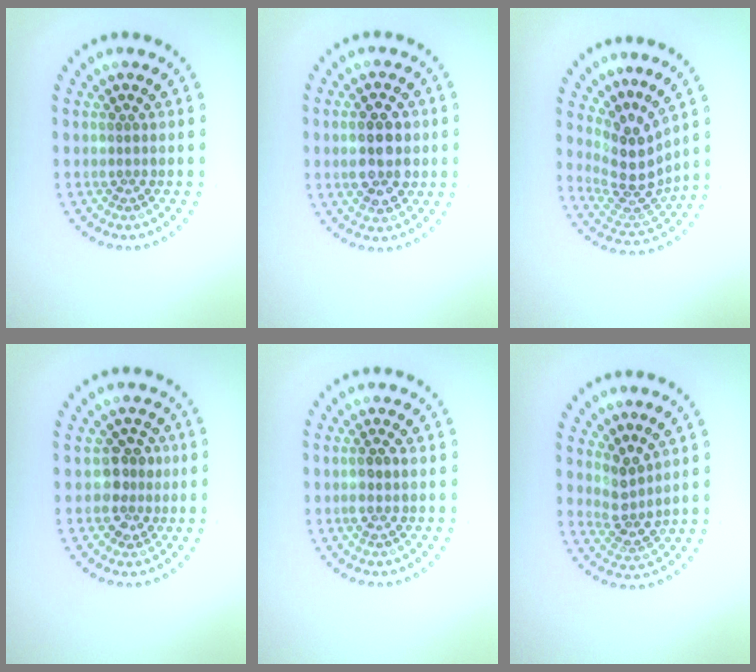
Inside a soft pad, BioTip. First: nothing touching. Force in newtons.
{"total": 4.8, "press": 4.8, "slide": 0.1}
{"total": 4.1, "press": 3.0, "slide": 2.7}
{"total": 2.6, "press": 2.4, "slide": 1.1}
{"total": 1.2, "press": 1.1, "slide": 0.4}
{"total": 2.5, "press": 1.9, "slide": 1.7}